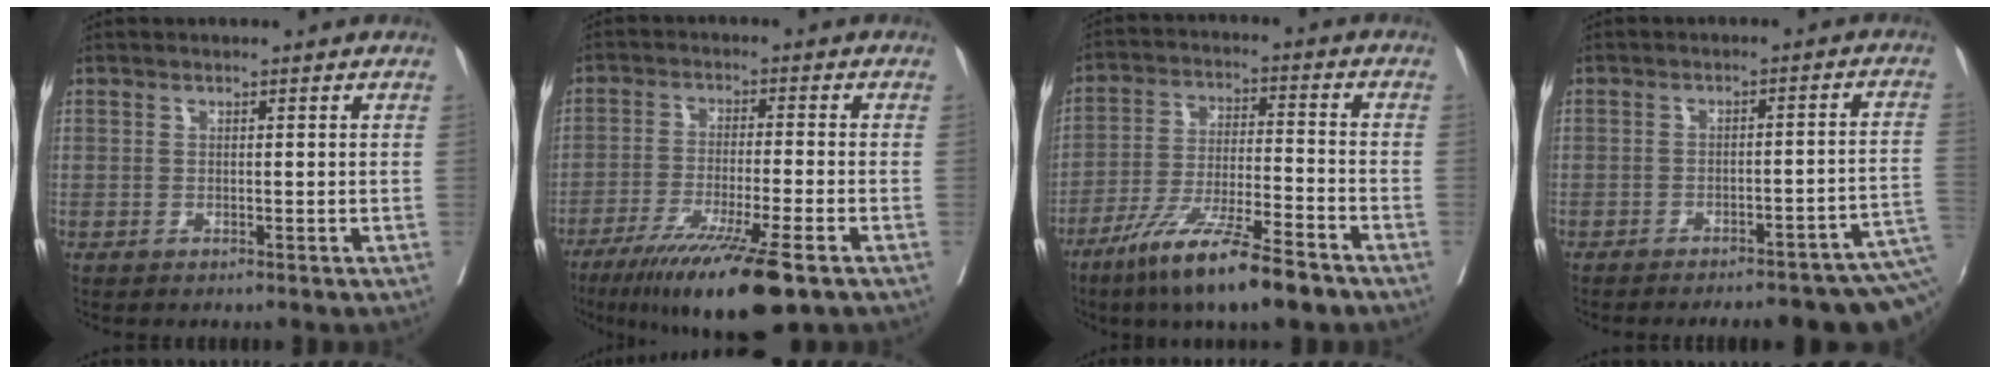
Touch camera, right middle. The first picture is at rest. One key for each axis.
{"total": 14.2, "fx": -9.2, "fy": 0.3, "fz": 10.8, "tx": -0.172, "ty": -0.042, "tz": -0.151}
{"total": 13.5, "fx": -9.4, "fy": 1.0, "fz": 9.6, "tx": -0.175, "ty": -0.035, "tz": -0.169}
{"total": 15.8, "fx": -11.9, "fy": 3.5, "fz": 9.9, "tx": -0.076, "ty": 0.022, "tz": -0.134}